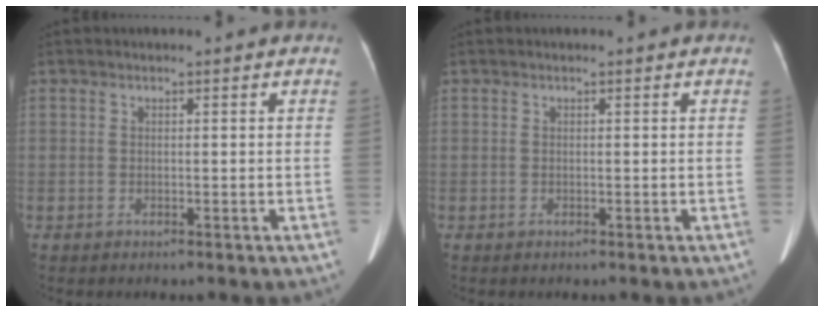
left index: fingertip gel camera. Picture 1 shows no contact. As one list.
[{"total": 0.0}]